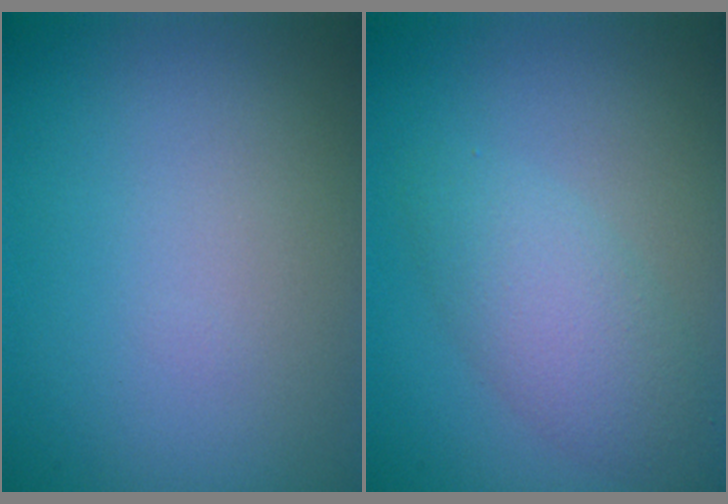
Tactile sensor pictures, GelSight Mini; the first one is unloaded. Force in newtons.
{"total": 3.8, "press": 3.7, "slide": 0.3}